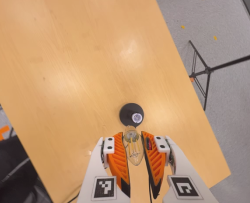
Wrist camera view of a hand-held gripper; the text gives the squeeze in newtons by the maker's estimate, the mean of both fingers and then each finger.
{"total": 21.5, "left": 24.8, "right": 18.2}